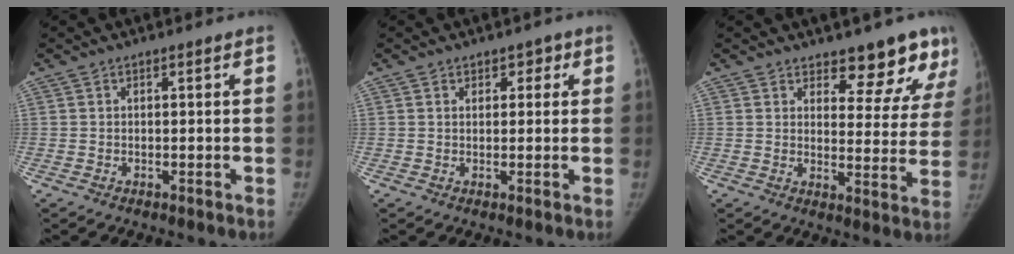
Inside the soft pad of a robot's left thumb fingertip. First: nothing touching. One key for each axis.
{"total": 2.7, "fx": 1.3, "fy": 1.9, "fz": 1.4, "tx": 0.004, "ty": -0.004, "tz": 0.016}
{"total": 11.2, "fx": 9.0, "fy": 4.6, "fz": 4.9, "tx": -0.008, "ty": -0.062, "tz": 0.103}